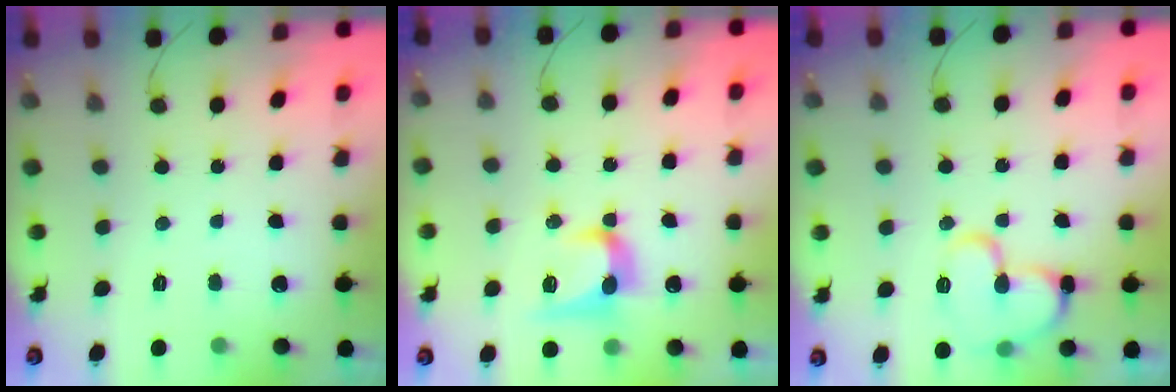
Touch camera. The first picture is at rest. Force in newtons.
{"total": 10.9, "press": 10.9, "slide": 0.3}
{"total": 12.5, "press": 12.3, "slide": 1.9}